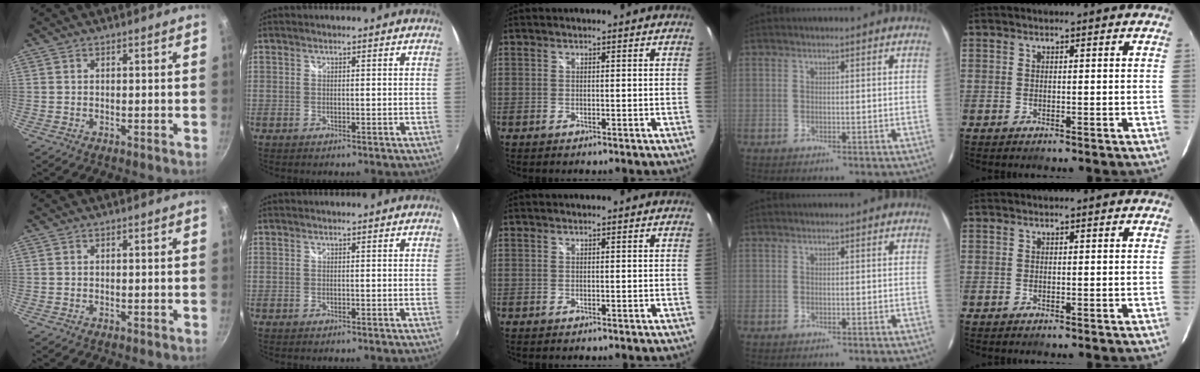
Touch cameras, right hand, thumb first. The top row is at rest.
{}